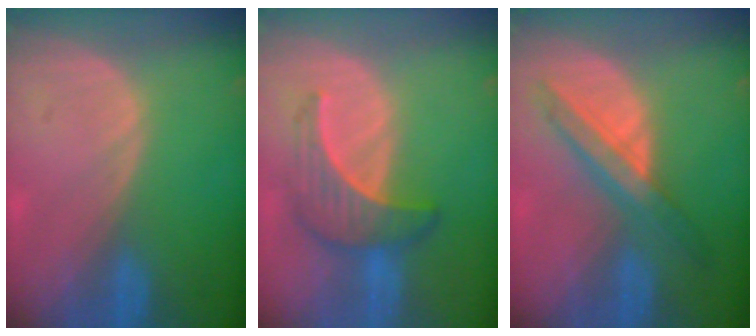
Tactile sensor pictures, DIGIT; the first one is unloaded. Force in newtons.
{"total": 6.6, "press": 6.4, "slide": 1.7}
{"total": 6.3, "press": 6.3, "slide": 0.3}